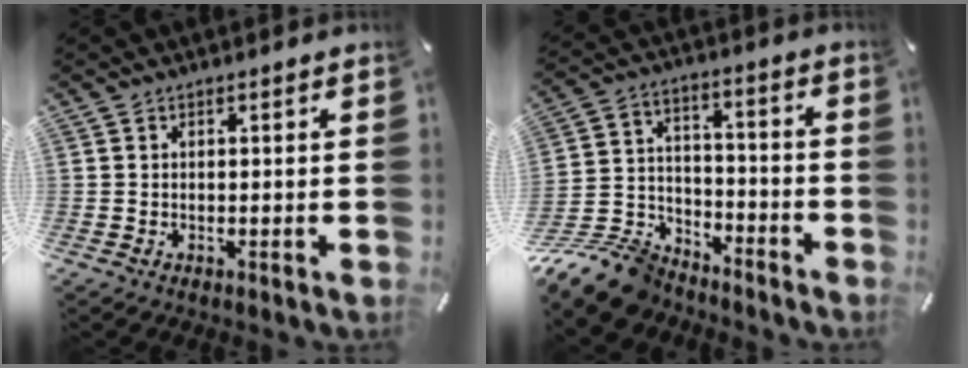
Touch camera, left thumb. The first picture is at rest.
{"total": 14.5, "force": [-11.9, 6.5, 5.0], "torque": [-0.093, 0.064, -0.218]}